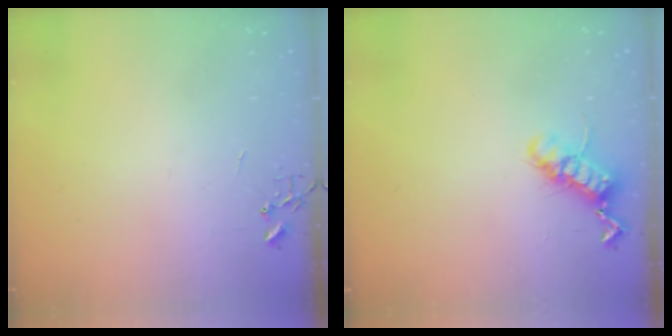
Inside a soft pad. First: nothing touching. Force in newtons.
{"total": 11.8, "press": 11.8, "slide": 1.2}